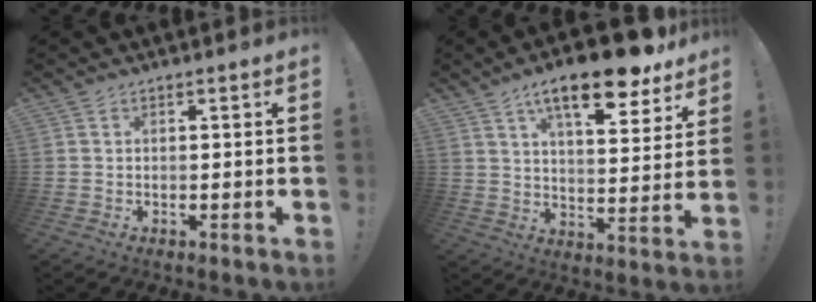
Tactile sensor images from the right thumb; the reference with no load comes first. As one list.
[{"total": 17.4, "force": [11.0, 4.8, 12.5], "torque": [-0.196, -0.065, 0.177]}]